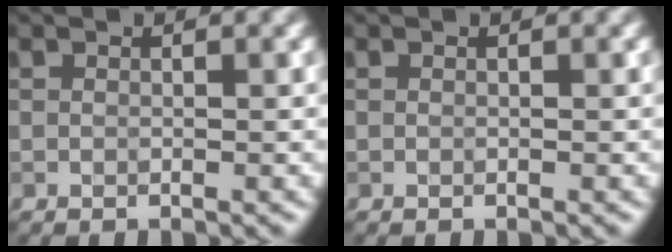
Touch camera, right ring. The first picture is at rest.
{"total": 0.0}